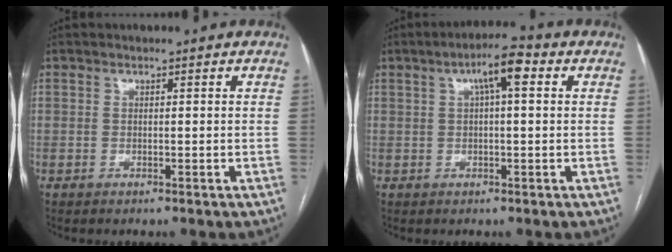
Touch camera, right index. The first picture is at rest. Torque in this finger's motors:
{"motor_torque": [0.54, 0.31, 0.39, 0.10]}